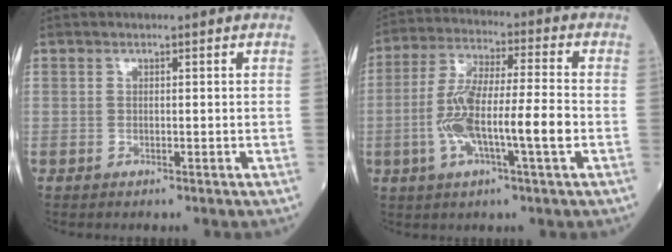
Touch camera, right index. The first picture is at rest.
{"total": 12.3, "force": [-2.9, 1.3, 11.9], "torque": [-0.231, 0.009, -0.056]}